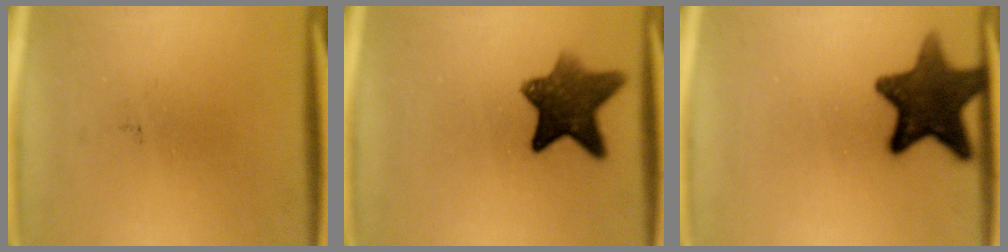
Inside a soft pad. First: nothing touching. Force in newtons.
{"total": 9.9}
{"total": 13.2}